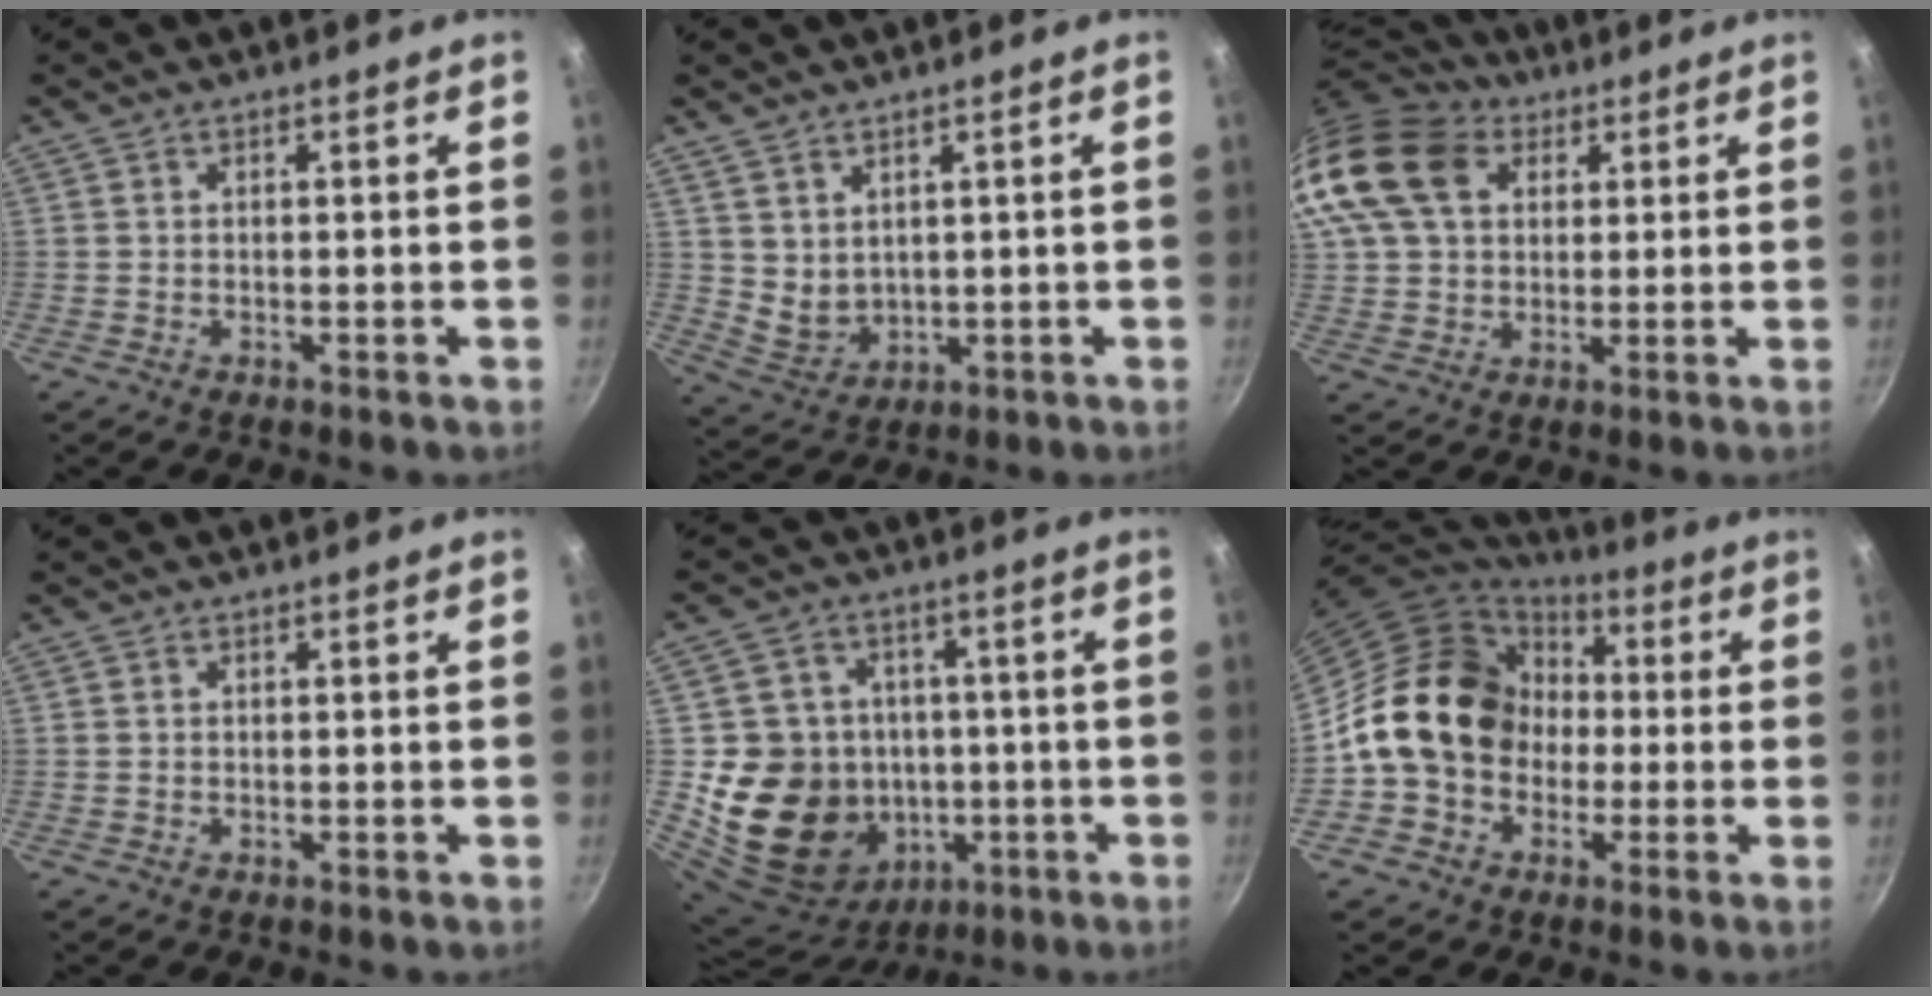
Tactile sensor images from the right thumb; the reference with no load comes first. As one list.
[{"total": 5.4, "force": [2.6, 3.8, 2.8], "torque": [-0.038, -0.018, 0.067]}, {"total": 20.3, "force": [7.8, 14.9, 11.3], "torque": [-0.245, 0.022, 0.137]}, {"total": 0.0}, {"total": 18.9, "force": [-2.2, 17.1, 7.6], "torque": [-0.110, 0.033, -0.020]}, {"total": 17.8, "force": [-0.1, 14.9, 9.8], "torque": [-0.133, 0.045, -0.006]}]